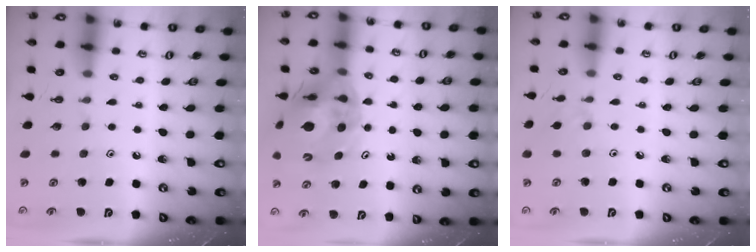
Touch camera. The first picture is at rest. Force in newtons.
{"total": 18.9, "press": 18.8, "slide": 2.6}
{"total": 2.4, "press": 2.4, "slide": 0.4}